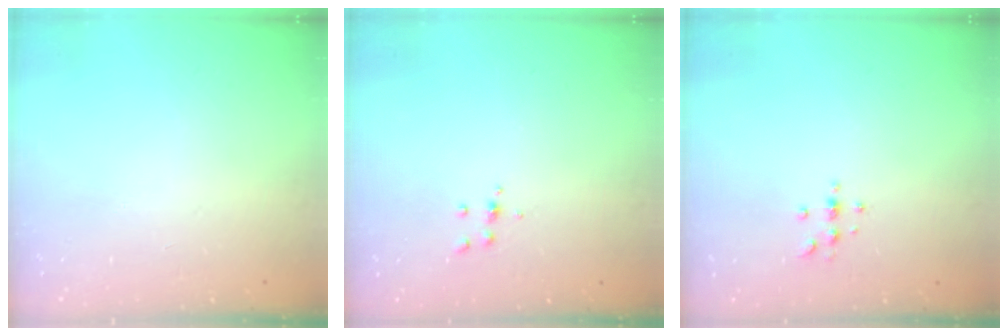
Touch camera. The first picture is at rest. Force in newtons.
{"total": 4.1, "press": 4.1, "slide": 0.6}
{"total": 2.9, "press": 2.9, "slide": 0.4}